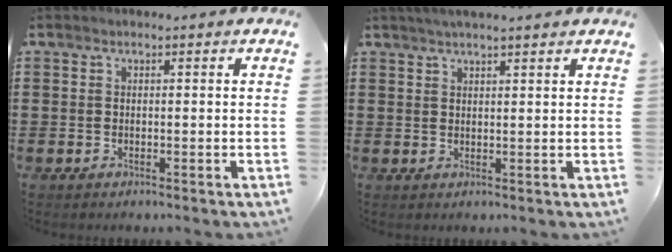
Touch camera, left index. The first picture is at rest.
{"total": 2.0, "force": [1.7, -0.2, 1.0], "torque": [-0.021, 0.003, 0.033]}